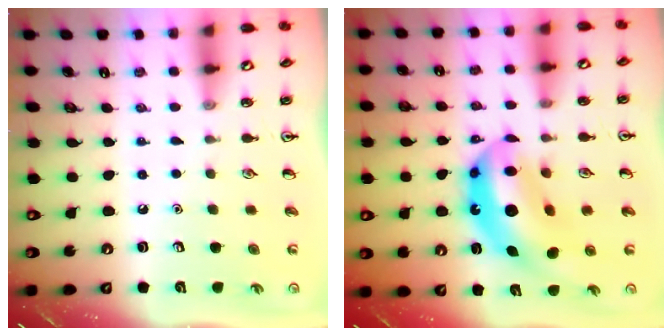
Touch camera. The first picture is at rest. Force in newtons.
{"total": 15.4, "press": 14.6, "slide": 4.9}